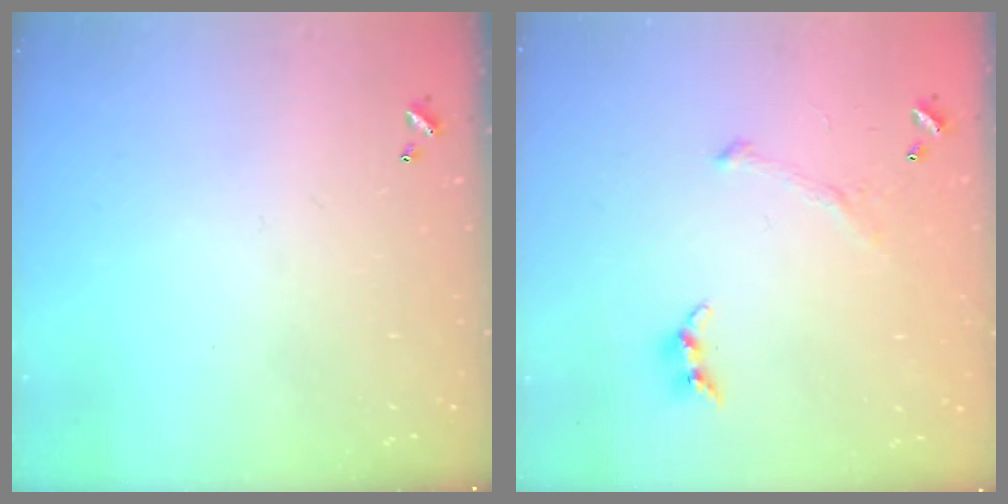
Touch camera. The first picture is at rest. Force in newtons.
{"total": 3.8, "press": 3.7, "slide": 0.9}